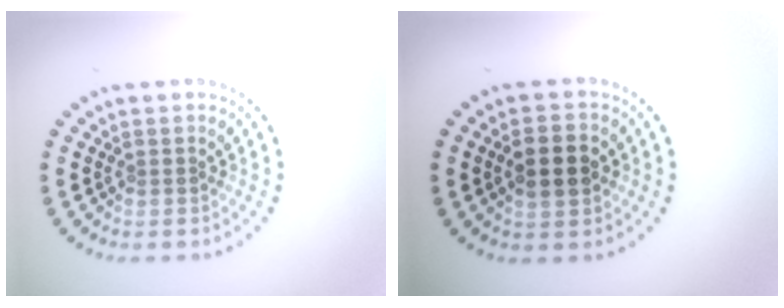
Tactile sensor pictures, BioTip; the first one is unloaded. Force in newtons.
{"total": 3.7, "press": 3.7, "slide": 0.3}